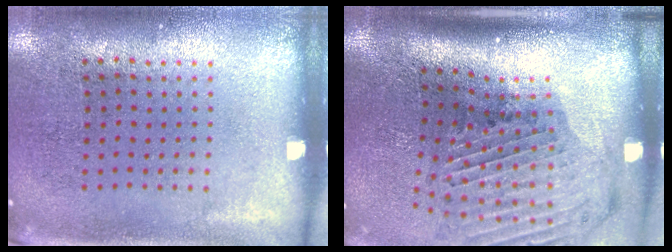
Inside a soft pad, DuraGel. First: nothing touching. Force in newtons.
{"total": 2.9, "press": 2.1, "slide": 2.0}